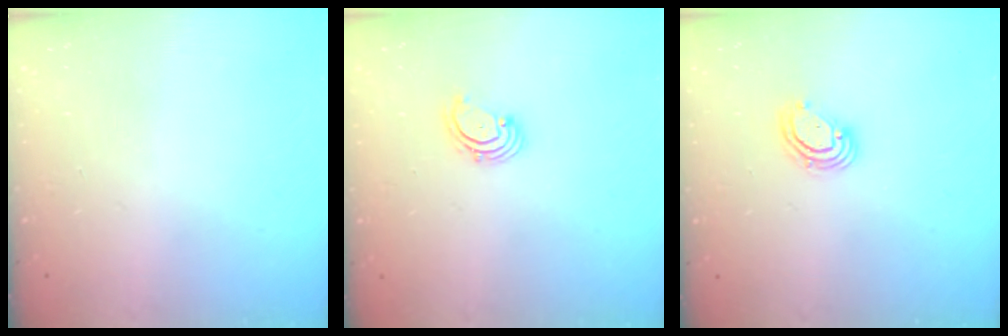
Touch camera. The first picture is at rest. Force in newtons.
{"total": 1.8, "press": 1.7, "slide": 0.6}
{"total": 5.0, "press": 4.9, "slide": 0.5}